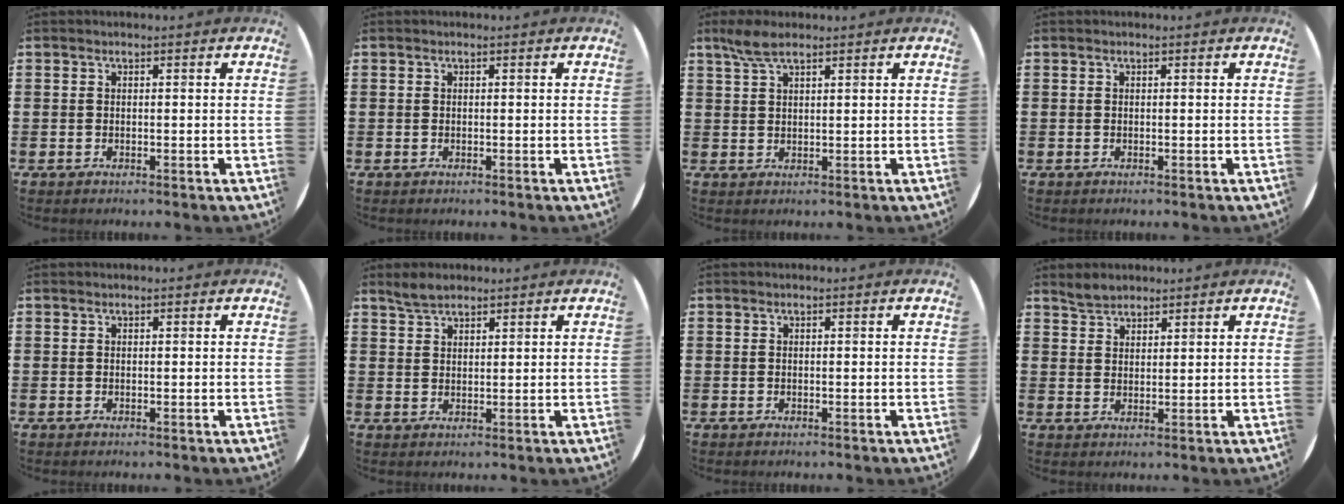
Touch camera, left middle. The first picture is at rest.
{"total": 0.0}
{"total": 3.8, "force": [2.8, 1.1, 2.4], "torque": [-0.052, 0.006, 0.050]}
{"total": 0.0}
{"total": 0.0}
{"total": 2.8, "force": [2.6, 1.0, 0.6], "torque": [-0.008, 0.001, 0.049]}
{"total": 0.0}
{"total": 2.6, "force": [2.5, 1.0, 0.1], "torque": [-0.008, 0.004, 0.049]}